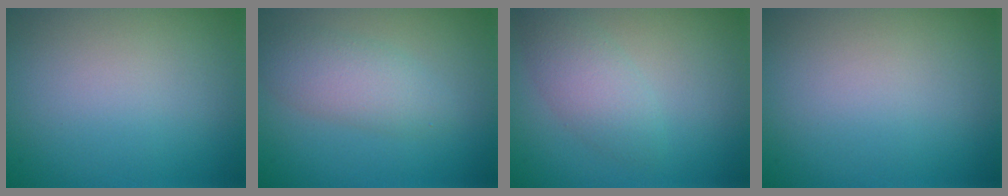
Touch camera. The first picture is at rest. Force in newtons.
{"total": 3.2, "press": 3.2, "slide": 0.1}
{"total": 2.7, "press": 2.7, "slide": 0.0}
{"total": 0.0}